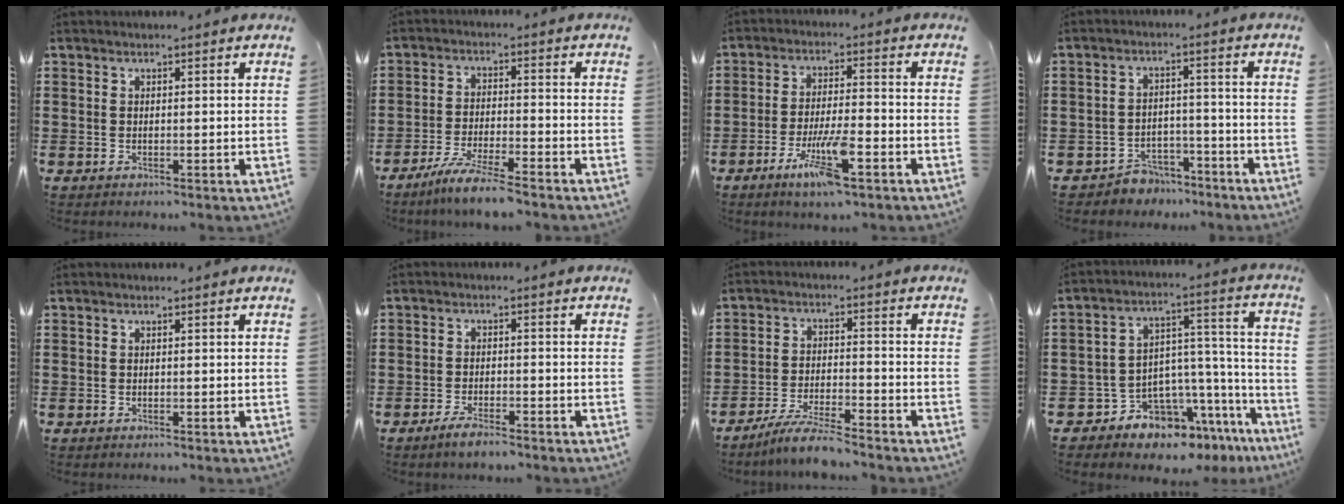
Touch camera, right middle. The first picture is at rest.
{"total": 6.1, "force": [-5.3, -0.3, 3.0], "torque": [-0.066, -0.016, -0.102]}
{"total": 8.4, "force": [-4.4, 1.9, 7.0], "torque": [-0.139, -0.005, -0.080]}
{"total": 3.9, "force": [-3.7, 1.0, -0.1], "torque": [-0.007, 0.006, -0.078]}
{"total": 0.0}
{"total": 2.9, "force": [-2.7, 0.3, 1.2], "torque": [-0.020, 0.005, -0.052]}
{"total": 5.7, "force": [-5.3, 0.0, 2.3], "torque": [-0.049, -0.006, -0.101]}
{"total": 7.4, "force": [-6.6, 3.2, 1.2], "torque": [-0.026, -0.002, -0.123]}